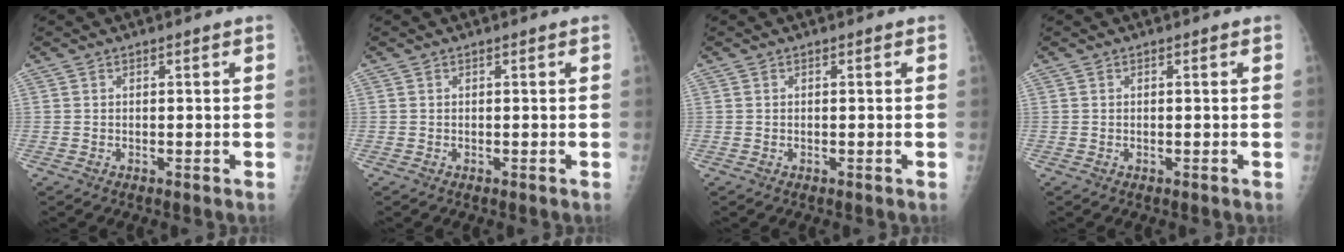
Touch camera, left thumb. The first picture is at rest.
{"total": 0.0}
{"total": 0.0}
{"total": 0.0}